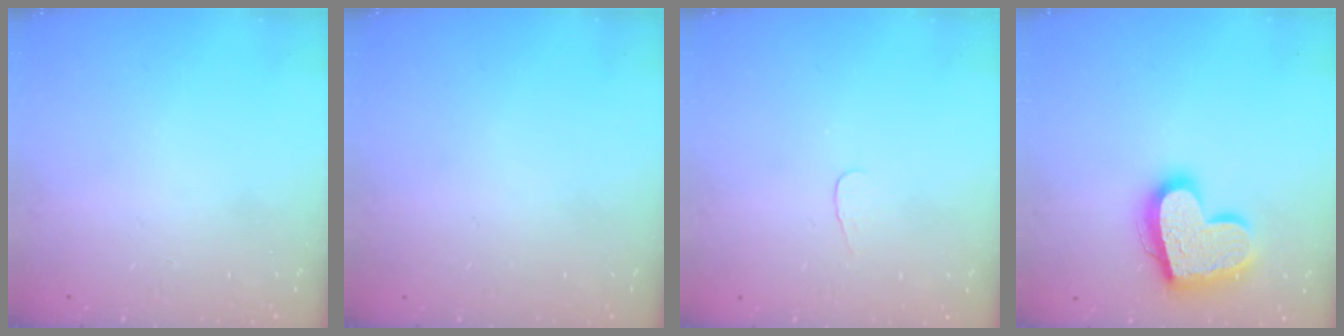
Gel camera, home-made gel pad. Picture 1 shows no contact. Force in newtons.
{"total": 0.6, "press": 0.6, "slide": 0.2}
{"total": 2.8, "press": 2.7, "slide": 0.3}
{"total": 20.2, "press": 20.2, "slide": 1.5}